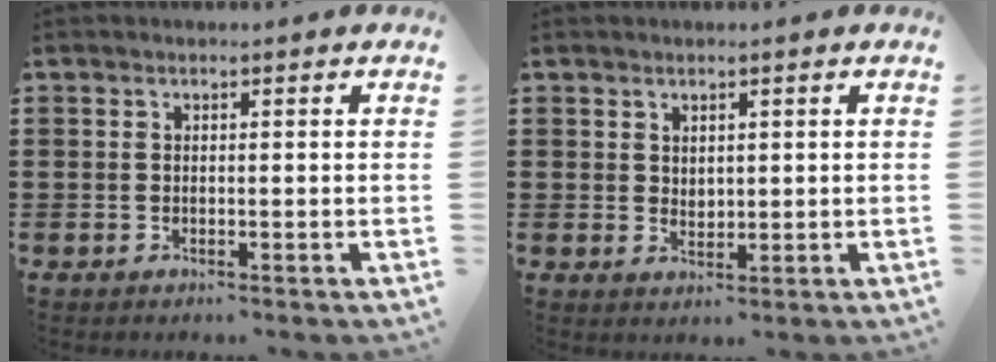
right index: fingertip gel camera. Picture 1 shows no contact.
{"total": 1.7, "force": [1.3, 1.0, 0.3], "torque": [-0.008, 0.005, 0.026]}